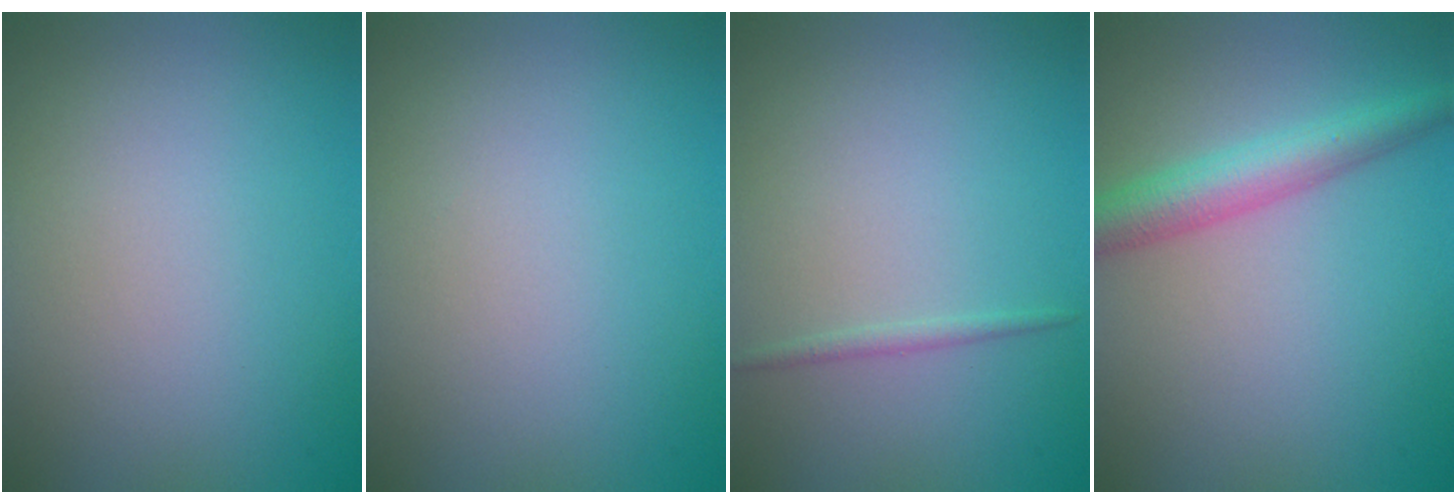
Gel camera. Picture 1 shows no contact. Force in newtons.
{"total": 0.0}
{"total": 0.8, "press": 0.8, "slide": 0.0}
{"total": 4.1, "press": 4.1, "slide": 0.1}